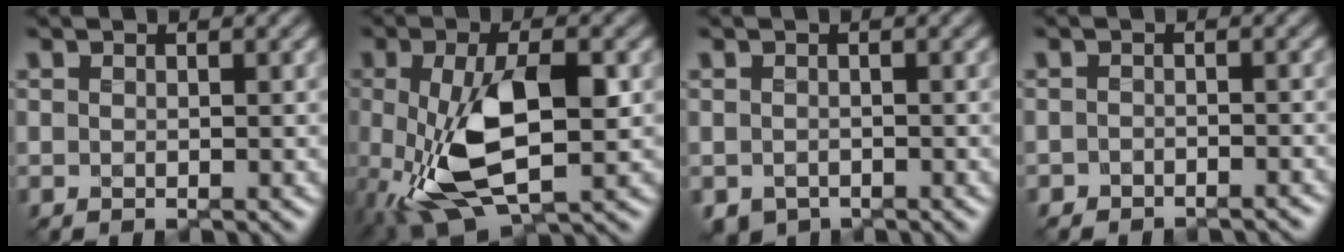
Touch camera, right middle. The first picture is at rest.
{"total": 9.0, "force": [-1.6, 4.2, 7.8], "torque": [-0.168, -0.019, -0.020]}
{"total": 1.0, "force": [-0.6, 0.7, 0.3], "torque": [-0.005, -0.002, -0.013]}
{"total": 0.9, "force": [-0.9, 0.2, -0.1], "torque": [0.004, -0.001, -0.018]}